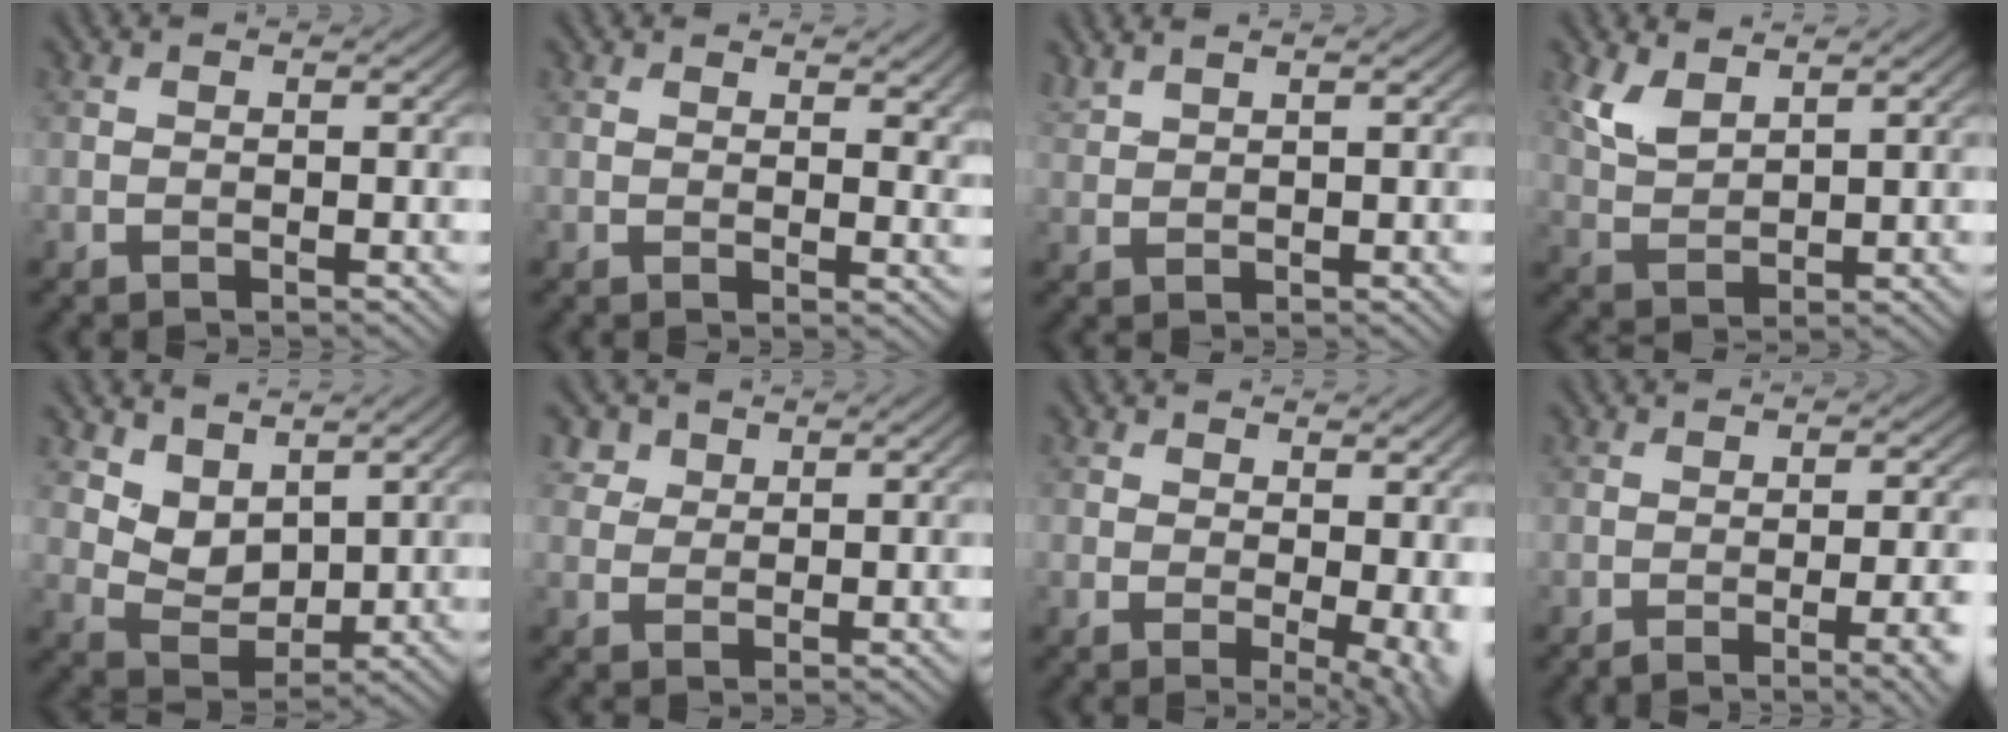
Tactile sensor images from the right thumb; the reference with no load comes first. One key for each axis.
{"total": 3.9, "fx": 2.4, "fy": 1.8, "fz": 2.4, "tx": -0.035, "ty": -0.001, "tz": 0.043}
{"total": 1.8, "fx": 1.6, "fy": 0.2, "fz": 0.6, "tx": -0.022, "ty": 0.005, "tz": 0.041}
{"total": 4.6, "fx": 2.9, "fy": 2.0, "fz": 2.8, "tx": -0.077, "ty": 0.001, "tz": 0.067}
{"total": 5.6, "fx": 3.6, "fy": 3.5, "fz": 2.5, "tx": -0.074, "ty": -0.021, "tz": 0.072}
{"total": 3.4, "fx": 2.1, "fy": 2.4, "fz": 1.1, "tx": -0.034, "ty": -0.008, "tz": 0.053}
{"total": 7.1, "fx": 1.2, "fy": 3.5, "fz": 6.0, "tx": -0.082, "ty": -0.007, "tz": 0.030}
{"total": 5.3, "fx": -2.6, "fy": 1.2, "fz": 4.5, "tx": -0.058, "ty": 0.005, "tz": -0.036}